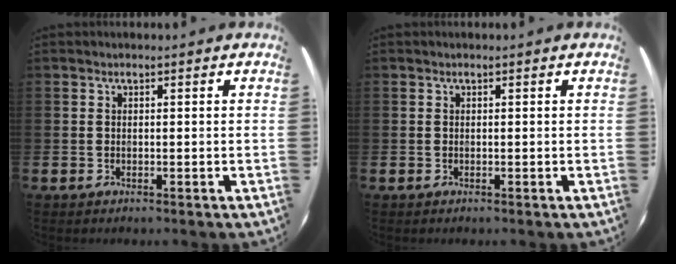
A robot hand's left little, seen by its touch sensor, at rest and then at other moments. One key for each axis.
{"total": 0.0}